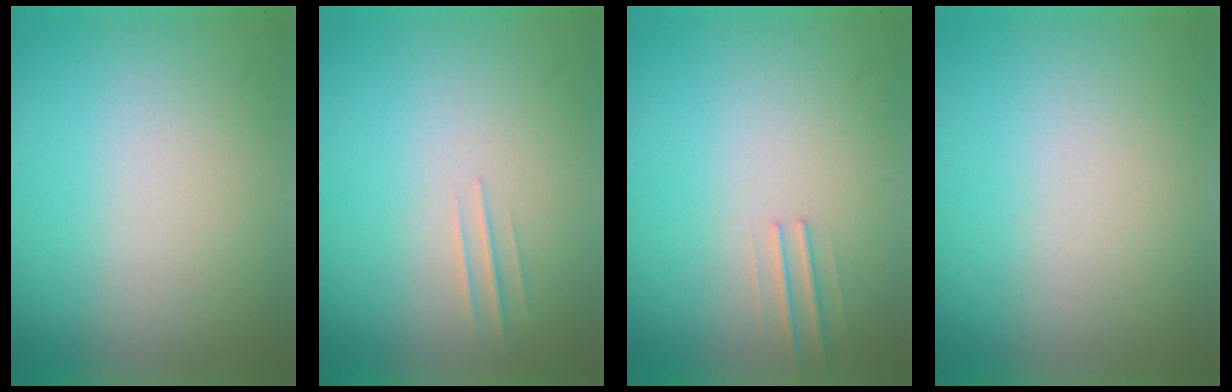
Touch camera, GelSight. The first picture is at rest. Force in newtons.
{"total": 1.1}
{"total": 1.1}
{"total": 0.0}